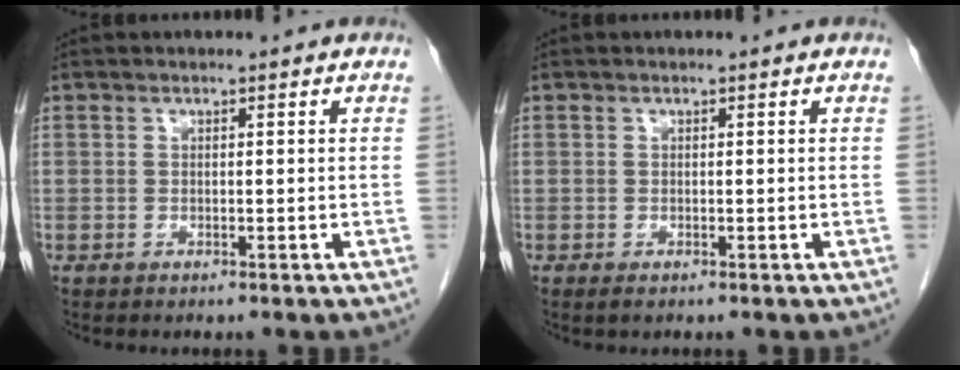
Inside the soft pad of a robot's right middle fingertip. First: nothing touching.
{"total": 0.6, "force": [-0.4, 0.2, 0.4], "torque": [-0.008, -0.001, -0.003]}